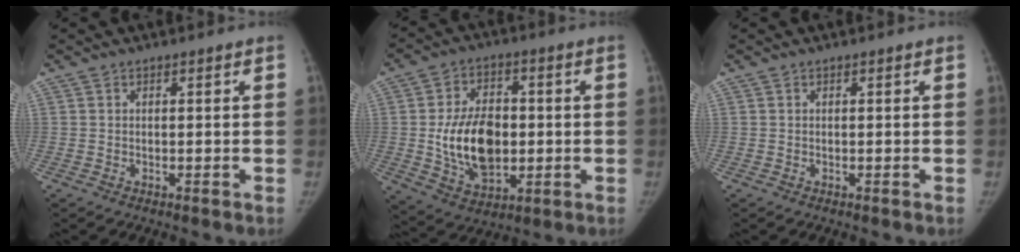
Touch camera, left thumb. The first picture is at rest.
{"total": 15.4, "force": [-0.8, 10.0, 11.6], "torque": [-0.172, 0.001, -0.001]}
{"total": 0.0}